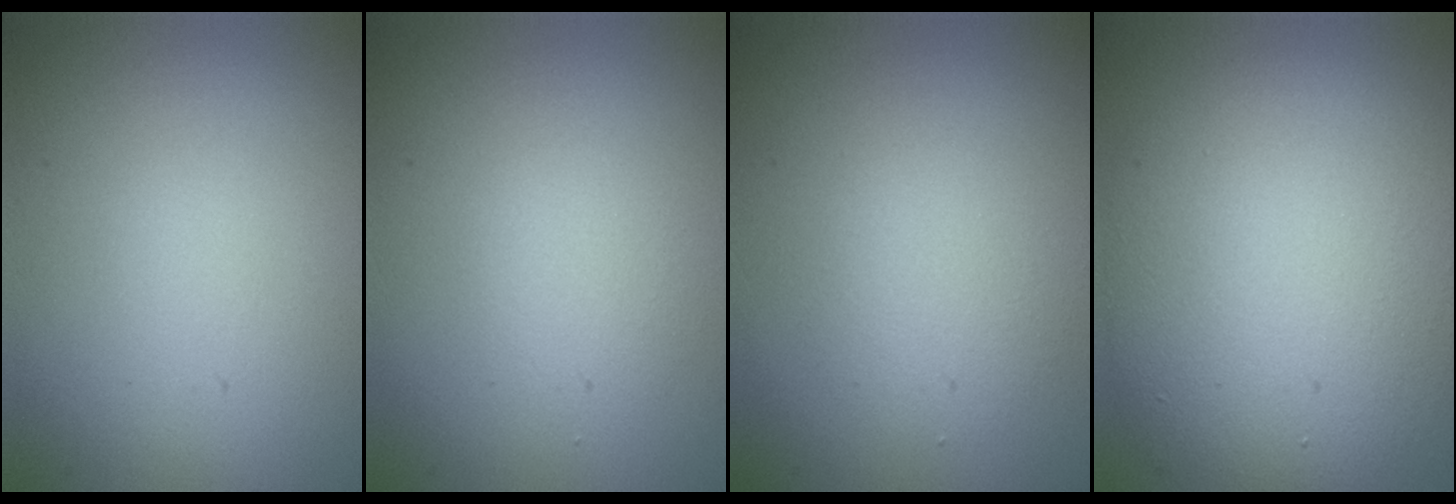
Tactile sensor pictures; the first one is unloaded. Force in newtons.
{"total": 1.6, "press": 1.6, "slide": 0.1}
{"total": 2.4, "press": 2.4, "slide": 0.1}
{"total": 10.5, "press": 10.5, "slide": 0.6}